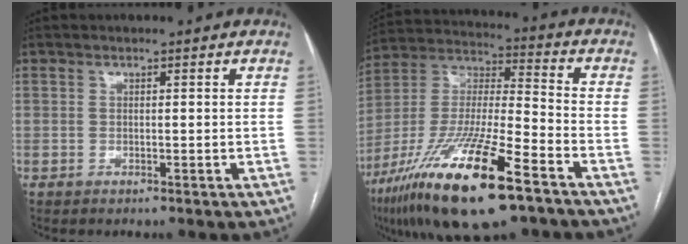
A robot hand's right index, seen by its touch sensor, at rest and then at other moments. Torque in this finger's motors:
{"motor_torque": [1.72, -0.42, 1.05, 0.21]}